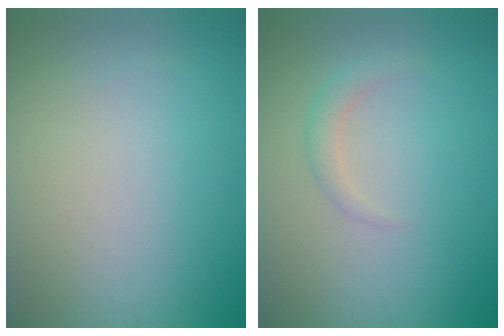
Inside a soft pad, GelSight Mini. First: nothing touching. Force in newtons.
{"total": 1.4, "press": 1.4, "slide": 0.1}